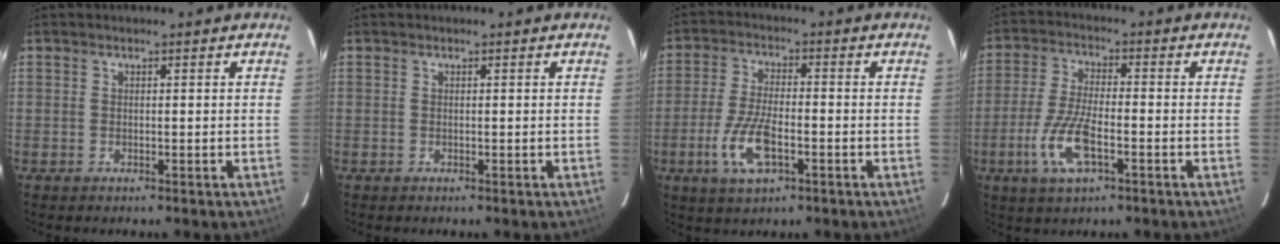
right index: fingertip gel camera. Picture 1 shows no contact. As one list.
[{"total": 0.0}, {"total": 9.6, "force": [-3.6, 3.4, 8.2], "torque": [-0.176, -0.008, -0.067]}, {"total": 9.9, "force": [-3.9, 3.1, 8.6], "torque": [-0.186, -0.007, -0.076]}]